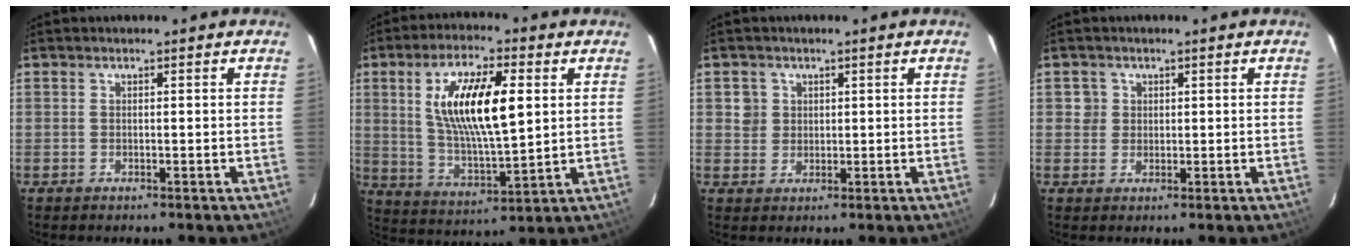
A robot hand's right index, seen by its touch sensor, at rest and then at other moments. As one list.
[{"total": 15.6, "force": [3.8, 5.2, 14.2], "torque": [-0.262, 0.004, 0.077]}, {"total": 3.3, "force": [0.9, 3.1, 0.4], "torque": [0.004, 0.017, 0.016]}, {"total": 2.6, "force": [0.5, 2.5, 0.1], "torque": [0.008, 0.014, 0.007]}]